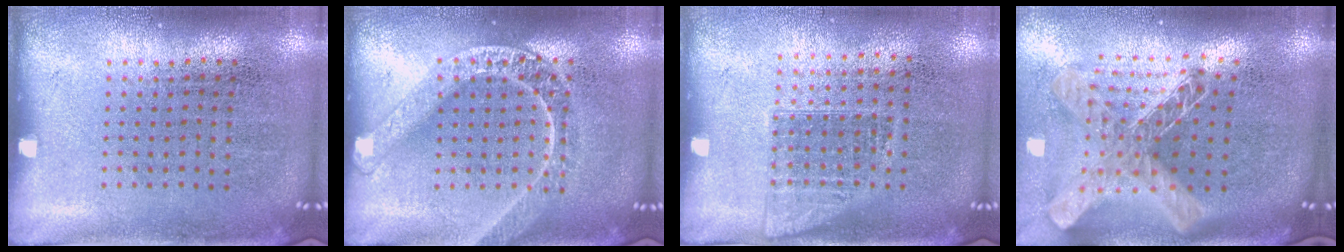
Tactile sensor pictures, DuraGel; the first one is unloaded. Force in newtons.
{"total": 3.0, "press": 2.9, "slide": 0.4}
{"total": 1.1, "press": 0.9, "slide": 0.6}
{"total": 2.6, "press": 1.9, "slide": 1.8}